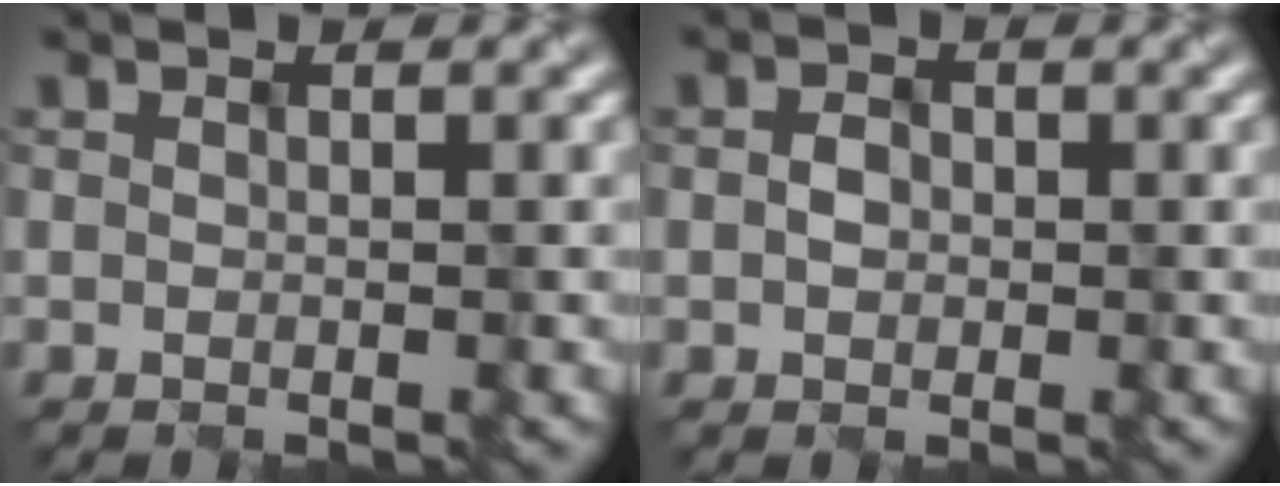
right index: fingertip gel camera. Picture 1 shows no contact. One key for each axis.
{"total": 1.1, "fx": -0.3, "fy": 0.9, "fz": 0.5, "tx": -0.013, "ty": 0.000, "tz": -0.002}